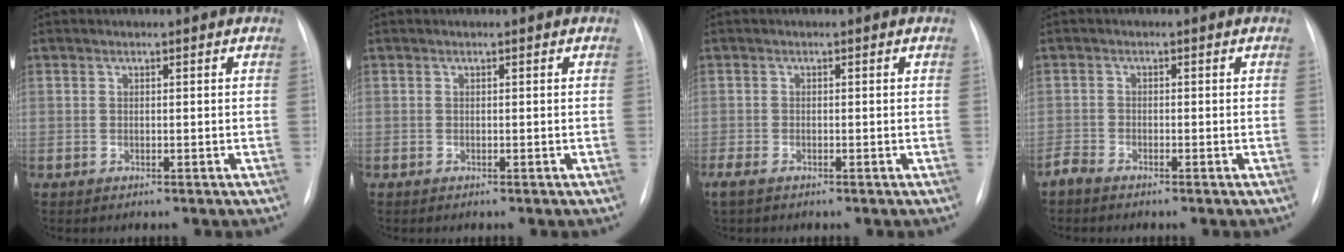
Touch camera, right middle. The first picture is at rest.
{"total": 0.0}
{"total": 2.4, "force": [-1.7, 0.9, 1.4], "torque": [-0.032, -0.007, -0.027]}
{"total": 1.6, "force": [-1.5, 0.1, 0.4], "torque": [-0.012, -0.005, -0.031]}